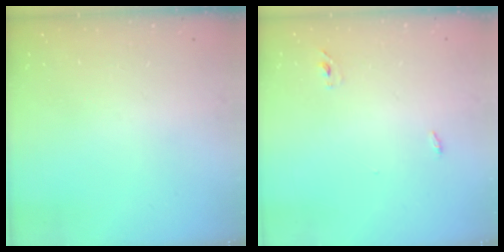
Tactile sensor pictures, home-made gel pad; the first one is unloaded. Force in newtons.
{"total": 2.9, "press": 2.7, "slide": 1.0}